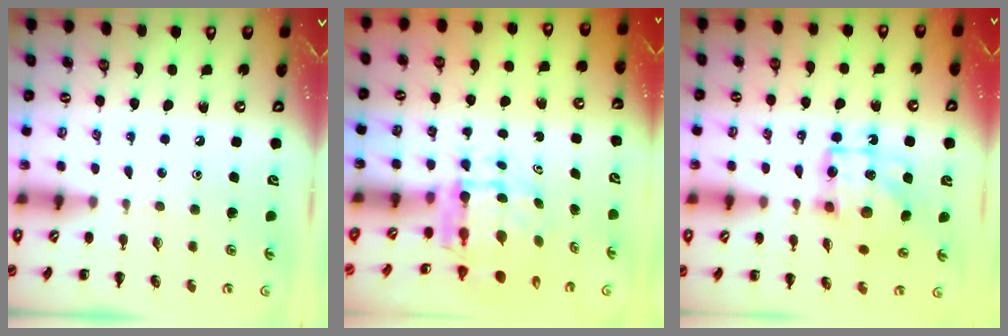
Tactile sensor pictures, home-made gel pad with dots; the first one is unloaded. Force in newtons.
{"total": 5.6, "press": 5.4, "slide": 1.5}
{"total": 12.7, "press": 12.6, "slide": 1.5}